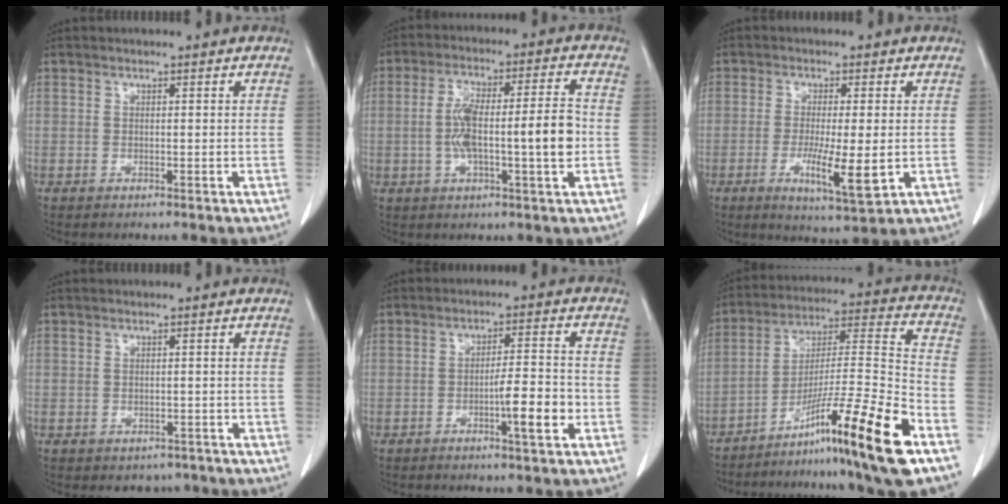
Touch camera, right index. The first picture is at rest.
{"total": 11.5, "force": [-1.4, 1.4, 11.3], "torque": [-0.200, 0.020, -0.024]}
{"total": 7.8, "force": [-2.0, 0.9, 7.5], "torque": [-0.127, -0.019, -0.031]}
{"total": 2.8, "force": [-1.9, 1.9, 0.5], "torque": [-0.002, 0.007, -0.021]}
{"total": 6.5, "force": [-2.5, 0.5, 6.0], "torque": [-0.092, 0.004, -0.037]}
{"total": 19.8, "force": [-12.4, -1.4, 15.3], "torque": [-0.253, -0.012, -0.208]}